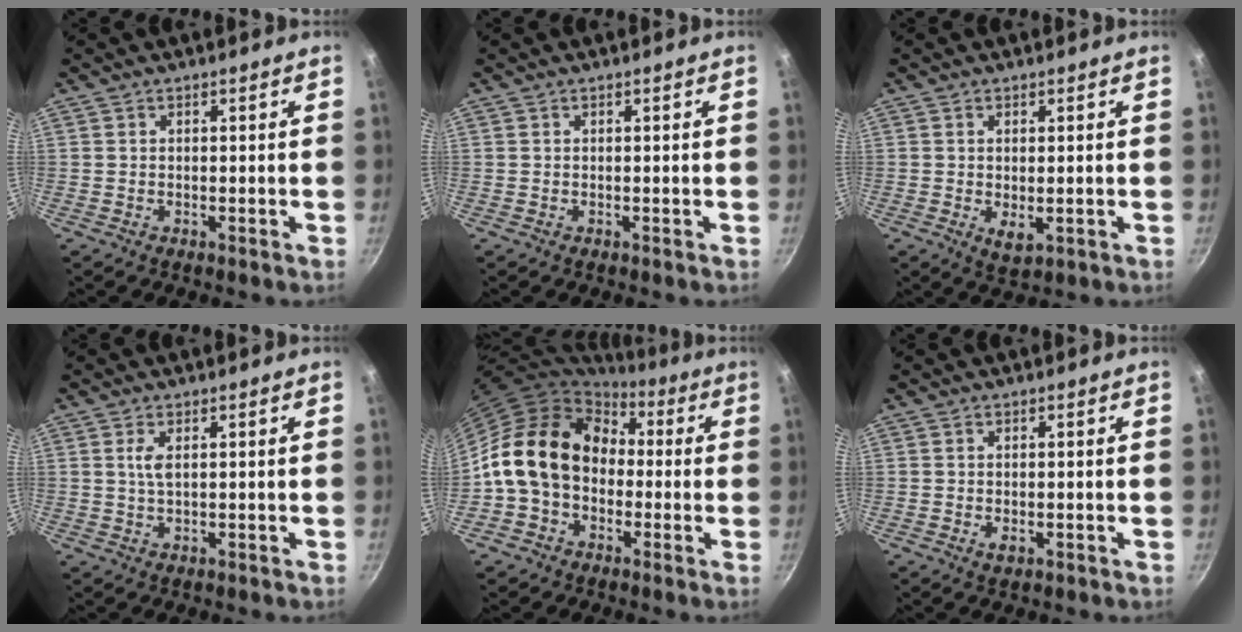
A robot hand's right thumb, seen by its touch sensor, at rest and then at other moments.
{"total": 0.0}
{"total": 3.3, "force": [-0.3, 1.7, 2.9], "torque": [-0.047, -0.013, 0.001]}
{"total": 2.3, "force": [0.6, 0.8, 2.1], "torque": [-0.045, -0.002, 0.014]}
{"total": 16.3, "force": [0.0, 12.8, 10.2], "torque": [-0.140, 0.046, -0.009]}
{"total": 1.6, "force": [-0.4, 0.9, 1.3], "torque": [-0.022, -0.003, -0.004]}